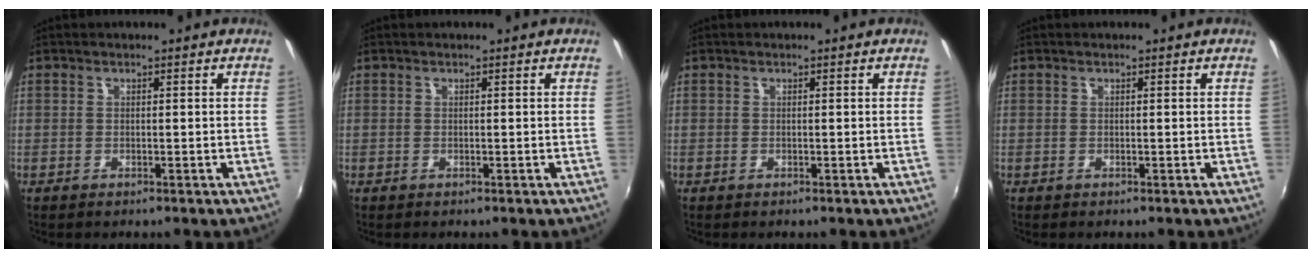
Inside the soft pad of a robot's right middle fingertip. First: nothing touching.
{"total": 0.0}
{"total": 0.0}
{"total": 0.0}